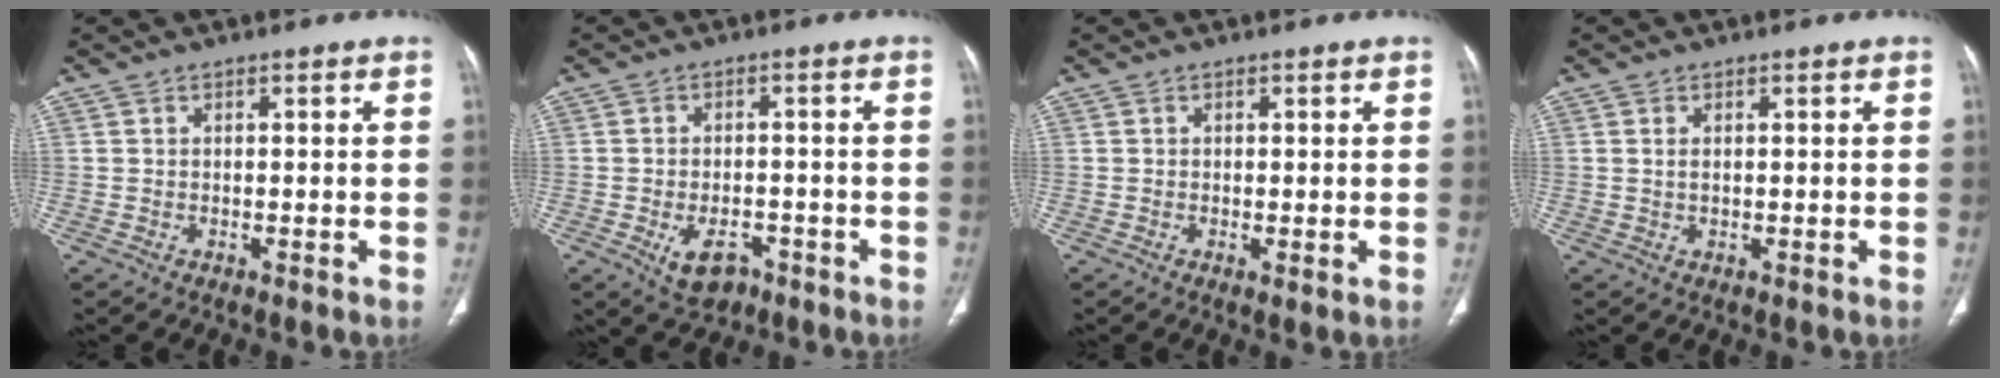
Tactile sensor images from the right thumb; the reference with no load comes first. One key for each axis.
{"total": 5.8, "fx": -2.8, "fy": 3.6, "fz": 3.5, "tx": -0.050, "ty": 0.014, "tz": -0.038}
{"total": 0.9, "fx": -0.1, "fy": 0.3, "fz": 0.8, "tx": -0.018, "ty": -0.005, "tz": -0.003}
{"total": 1.0, "fx": 0.3, "fy": 0.5, "fz": 0.9, "tx": -0.022, "ty": 0.002, "tz": 0.009}